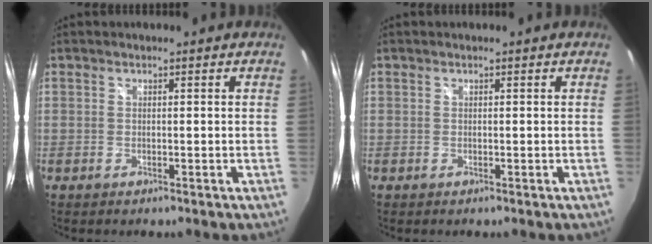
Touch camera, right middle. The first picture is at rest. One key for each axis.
{"total": 0.0}